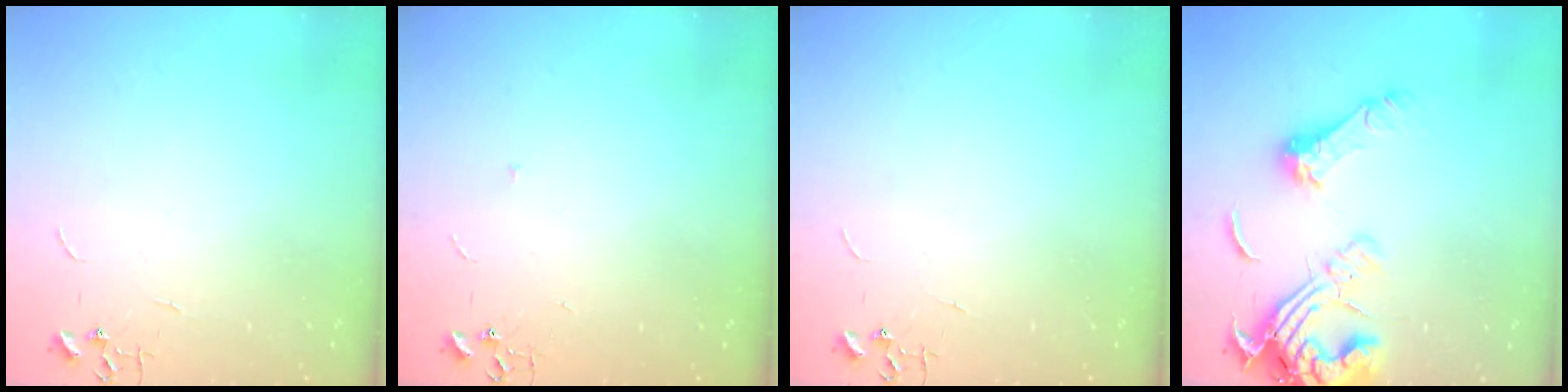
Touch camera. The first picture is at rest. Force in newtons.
{"total": 3.2, "press": 3.1, "slide": 0.8}
{"total": 0.0}
{"total": 17.0, "press": 16.9, "slide": 1.9}